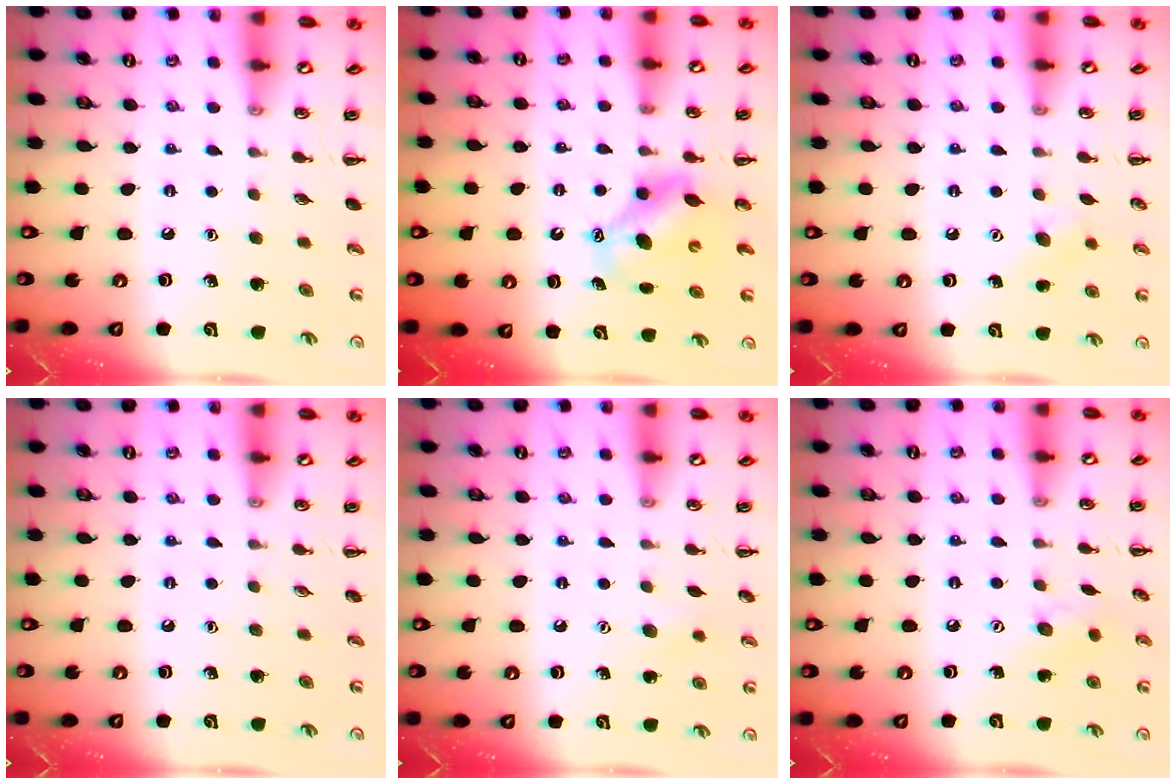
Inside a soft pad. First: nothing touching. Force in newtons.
{"total": 7.4, "press": 7.3, "slide": 1.2}
{"total": 5.6, "press": 5.5, "slide": 1.2}
{"total": 0.0}
{"total": 6.1, "press": 5.9, "slide": 1.3}
{"total": 6.7, "press": 6.6, "slide": 1.2}